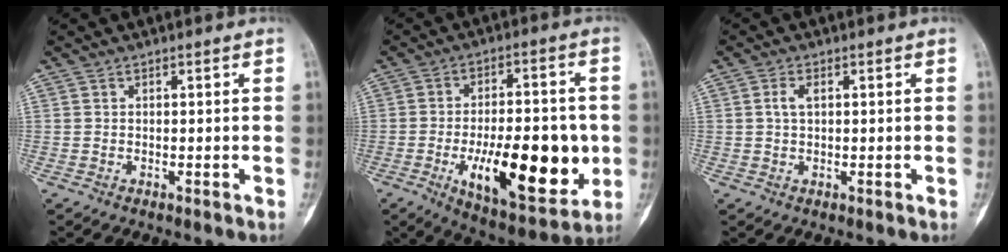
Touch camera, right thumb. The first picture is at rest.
{"total": 21.7, "force": [-4.6, 9.2, 19.1], "torque": [-0.258, -0.001, -0.054]}
{"total": 2.3, "force": [0.5, 1.3, 1.9], "torque": [-0.042, 0.005, 0.010]}